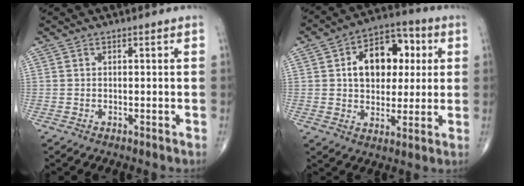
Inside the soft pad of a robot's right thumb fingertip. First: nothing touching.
{"total": 14.5, "force": [3.0, 9.8, 10.3], "torque": [-0.114, 0.015, 0.043]}